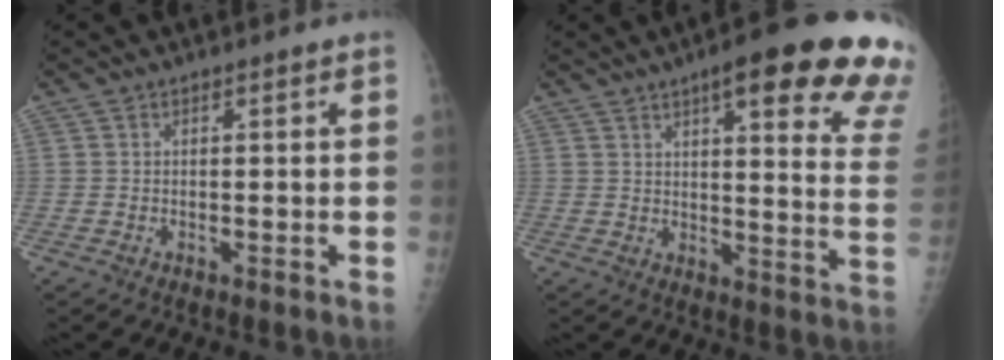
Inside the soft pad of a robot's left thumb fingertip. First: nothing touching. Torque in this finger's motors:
{"motor_torque": [0.25, 0.58, 1.42, -0.91, 0.08]}